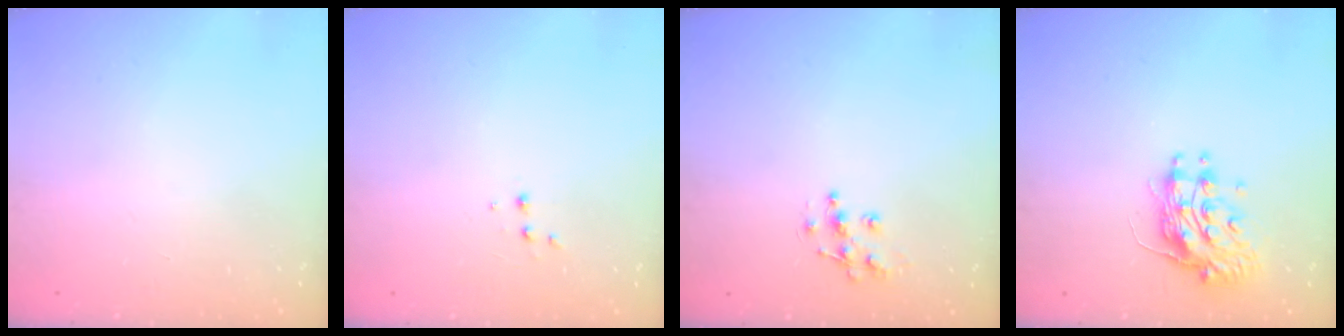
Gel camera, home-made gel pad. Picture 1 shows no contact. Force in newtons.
{"total": 1.9, "press": 1.9, "slide": 0.2}
{"total": 8.5, "press": 8.4, "slide": 0.6}
{"total": 10.6, "press": 10.6, "slide": 0.7}